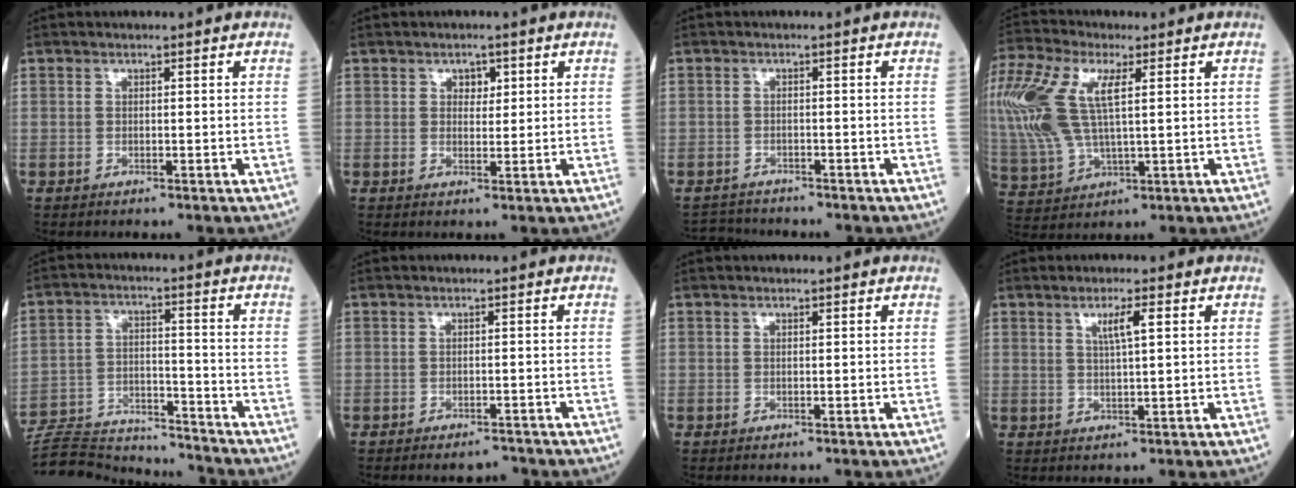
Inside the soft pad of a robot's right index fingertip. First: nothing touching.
{"total": 2.0, "force": [0.9, 1.4, 1.1], "torque": [-0.010, 0.001, 0.012]}
{"total": 3.1, "force": [-2.9, 0.9, -0.7], "torque": [0.004, -0.009, -0.050]}
{"total": 20.3, "force": [5.6, 8.9, 17.4], "torque": [-0.441, 0.024, 0.109]}
{"total": 17.2, "force": [-16.8, 1.7, 3.3], "torque": [-0.076, 0.010, -0.255]}
{"total": 2.5, "force": [-2.2, 0.8, 0.9], "torque": [-0.007, -0.001, -0.028]}
{"total": 0.0}
{"total": 3.3, "force": [1.3, 0.0, 3.0], "torque": [-0.055, 0.001, 0.023]}